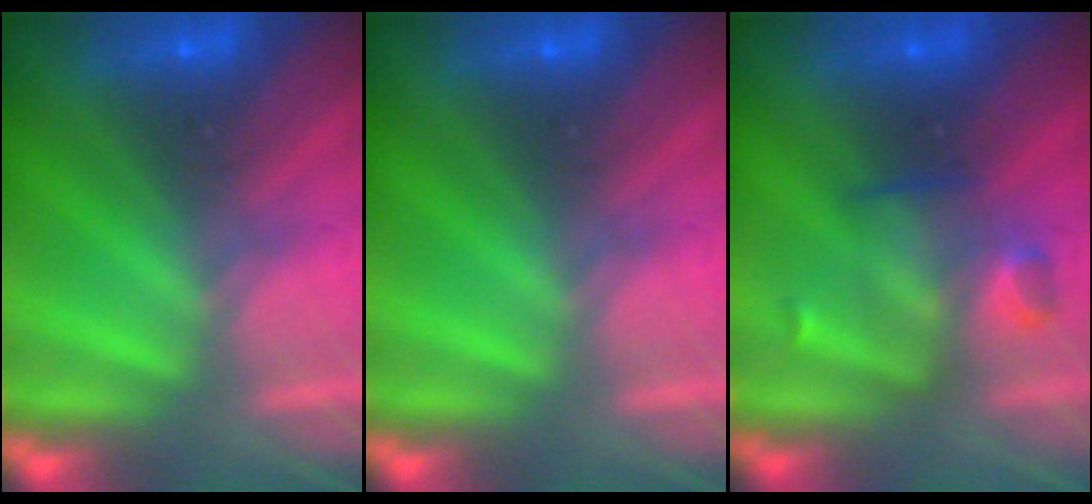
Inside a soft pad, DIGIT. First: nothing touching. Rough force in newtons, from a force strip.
{"total": 0.0}
{"total": 2.9}